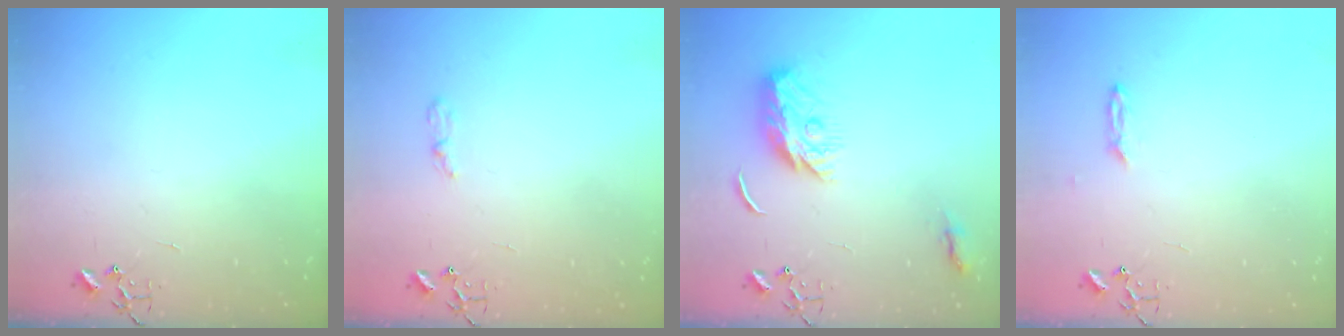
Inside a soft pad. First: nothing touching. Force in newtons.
{"total": 3.3, "press": 3.3, "slide": 0.5}
{"total": 10.2, "press": 10.2, "slide": 0.1}
{"total": 2.3, "press": 2.2, "slide": 0.4}